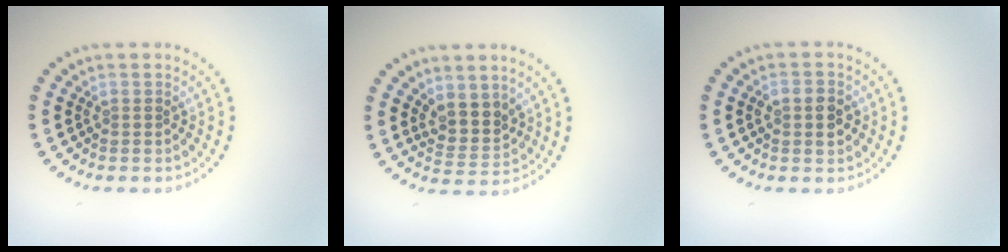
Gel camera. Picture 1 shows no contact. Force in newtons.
{"total": 2.9, "press": 2.4, "slide": 1.6}
{"total": 2.8, "press": 2.8, "slide": 0.1}